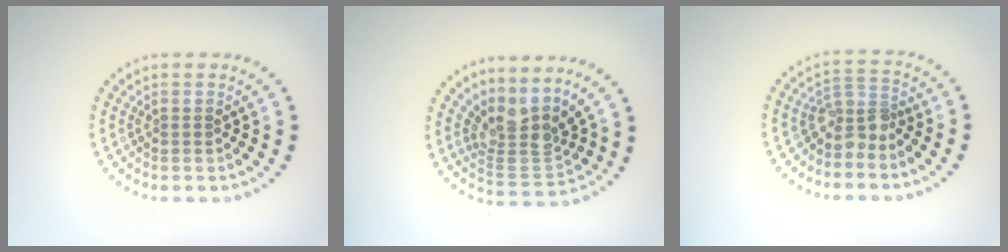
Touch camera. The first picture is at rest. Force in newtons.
{"total": 3.6, "press": 2.4, "slide": 2.6}
{"total": 2.6, "press": 1.9, "slide": 1.8}